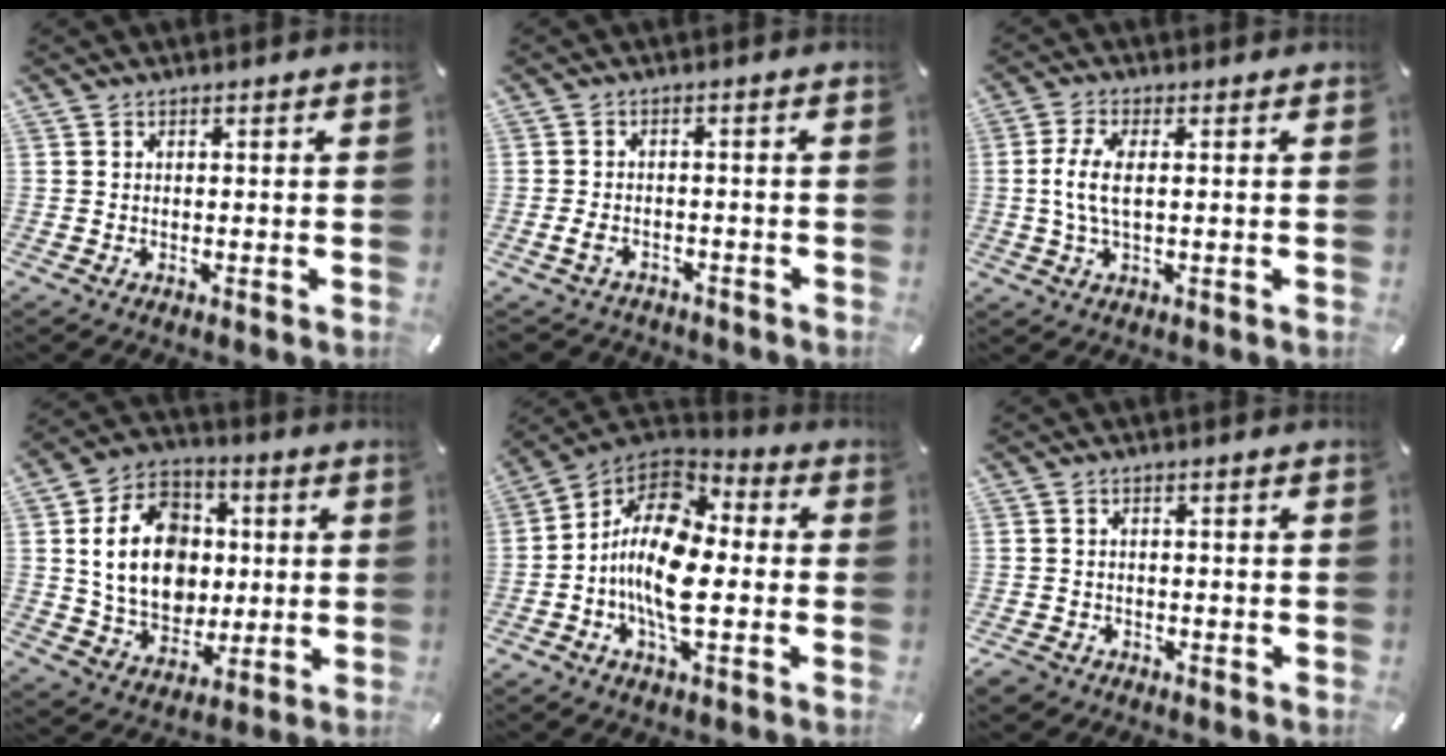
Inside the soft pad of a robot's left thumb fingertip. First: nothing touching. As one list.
[{"total": 4.0, "force": [-2.1, 2.8, 2.0], "torque": [-0.047, 0.005, -0.041]}, {"total": 6.9, "force": [0.4, 2.7, 6.4], "torque": [-0.145, -0.004, -0.001]}, {"total": 17.6, "force": [1.0, 14.1, 10.5], "torque": [-0.216, 0.011, 0.022]}, {"total": 15.7, "force": [-2.6, 8.5, 12.9], "torque": [-0.264, 0.002, -0.050]}, {"total": 2.3, "force": [-1.6, 1.6, 0.5], "torque": [-0.016, 0.006, -0.035]}]